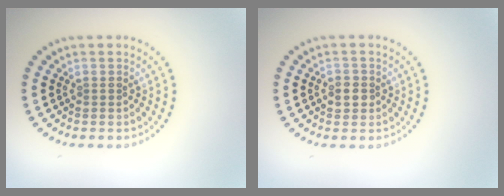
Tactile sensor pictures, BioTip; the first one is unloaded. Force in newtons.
{"total": 1.5, "press": 1.5, "slide": 0.2}